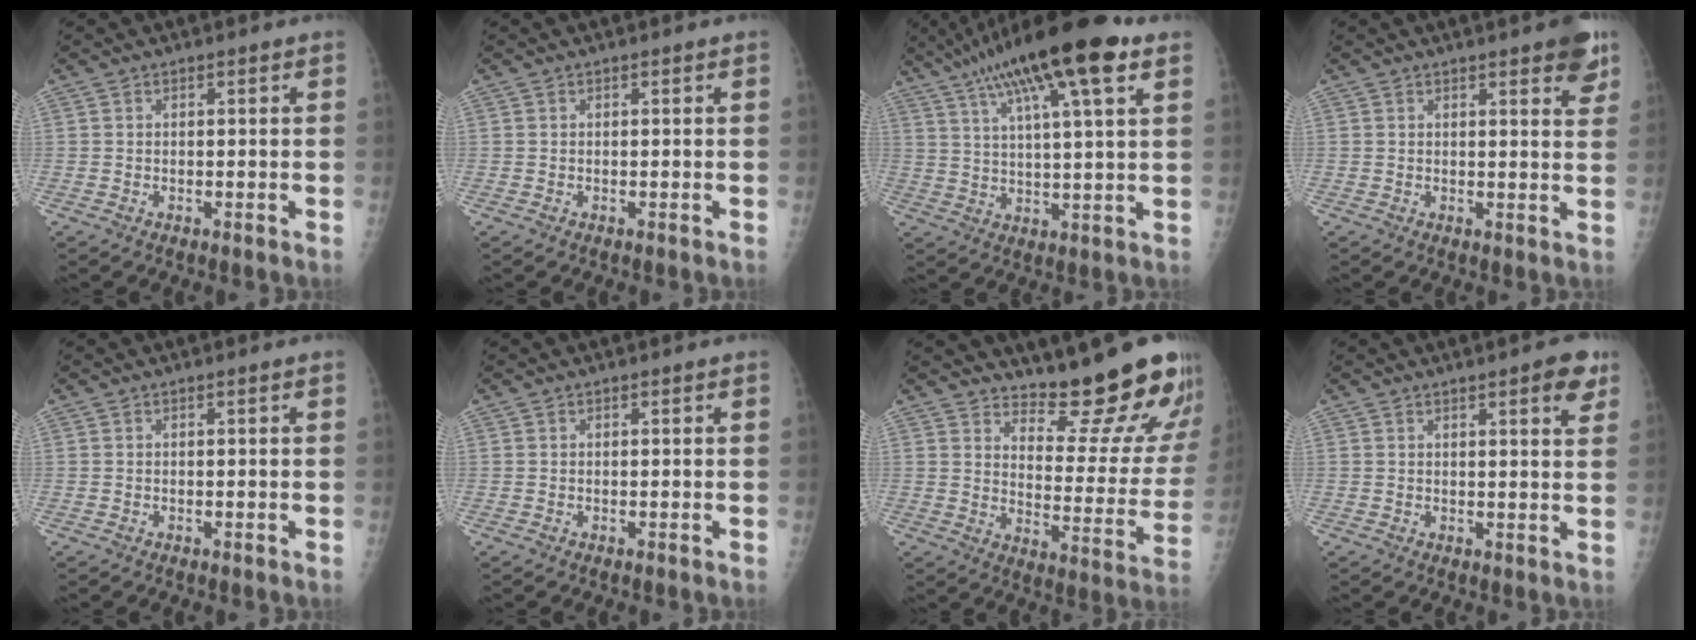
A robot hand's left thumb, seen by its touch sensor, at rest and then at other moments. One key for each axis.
{"total": 0.0}
{"total": 20.0, "fx": 11.2, "fy": 3.9, "fz": 16.1, "tx": -0.275, "ty": -0.002, "tz": 0.184}
{"total": 6.7, "fx": 4.1, "fy": 2.0, "fz": 5.0, "tx": -0.042, "ty": -0.015, "tz": 0.047}
{"total": 0.0}
{"total": 0.0}
{"total": 18.8, "fx": 16.6, "fy": 4.0, "fz": 7.8, "tx": -0.062, "ty": -0.161, "tz": 0.216}
{"total": 5.3, "fx": 3.1, "fy": 1.5, "fz": 4.1, "tx": -0.038, "ty": -0.012, "tz": 0.033}